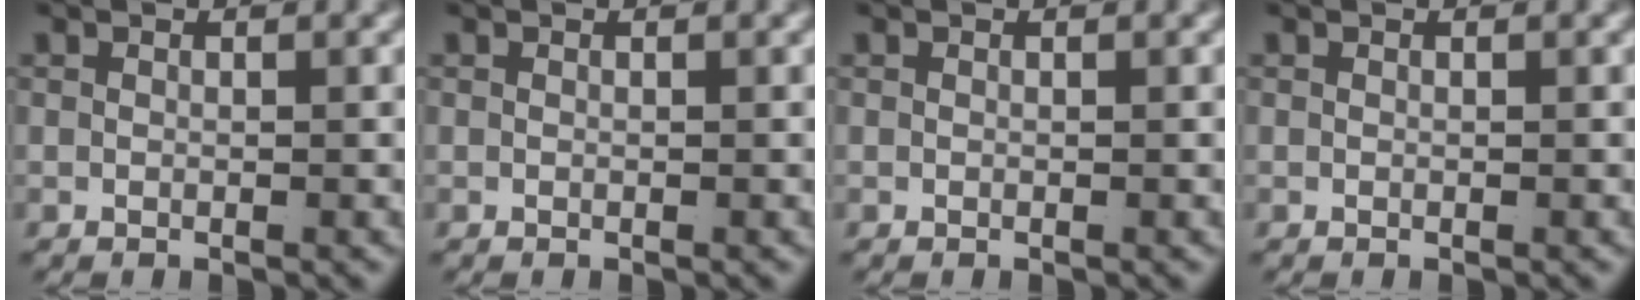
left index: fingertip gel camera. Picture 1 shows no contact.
{"total": 0.0}
{"total": 0.0}
{"total": 0.0}